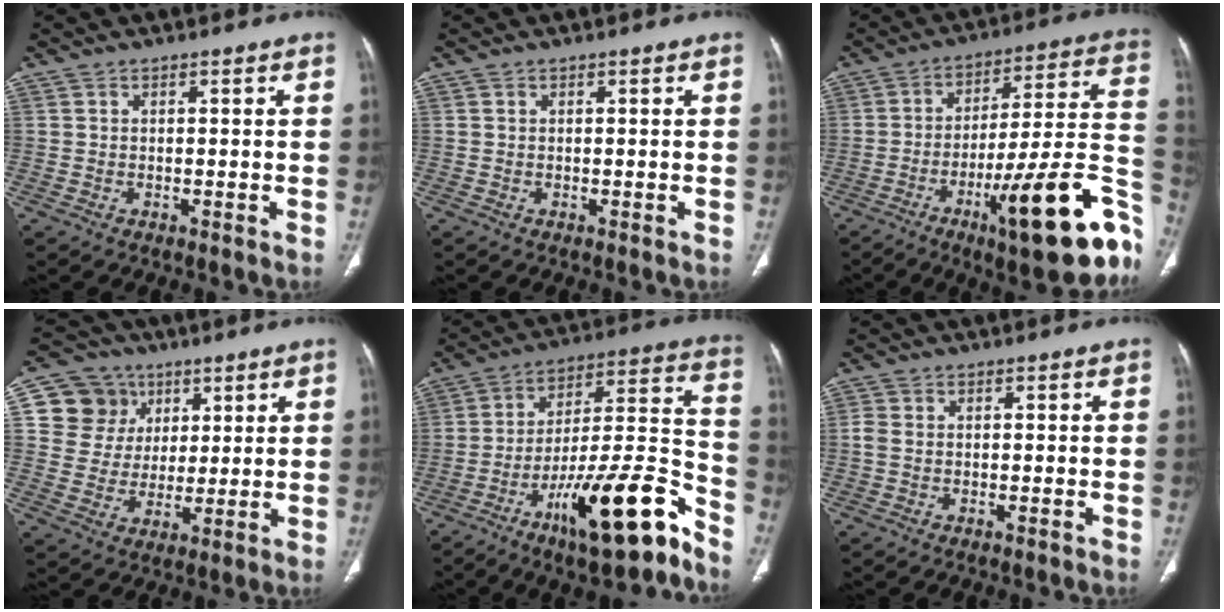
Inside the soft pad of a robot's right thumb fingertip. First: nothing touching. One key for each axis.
{"total": 0.0}
{"total": 26.2, "fx": -11.5, "fy": 5.8, "fz": 22.8, "tx": -0.253, "ty": 0.065, "tz": -0.162}
{"total": 11.3, "fx": 4.3, "fy": 10.1, "fz": 2.7, "tx": -0.009, "ty": -0.008, "tz": 0.079}
{"total": 22.9, "fx": -14.1, "fy": 5.3, "fz": 17.3, "tx": -0.244, "ty": 0.094, "tz": -0.224}
{"total": 1.9, "fx": -0.6, "fy": 1.1, "fz": 1.4, "tx": -0.039, "ty": 0.003, "tz": -0.012}